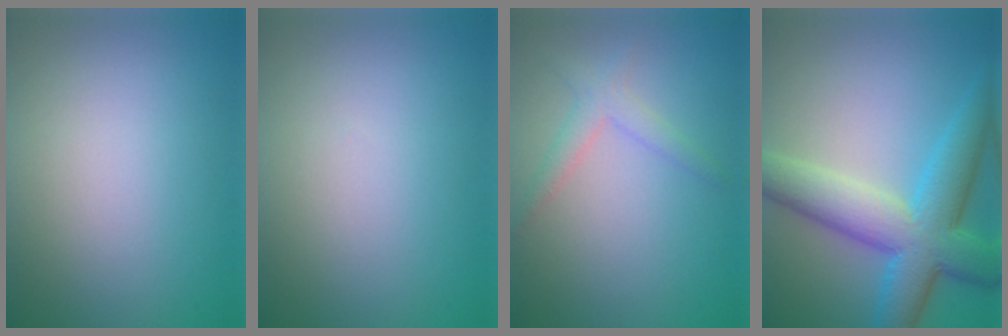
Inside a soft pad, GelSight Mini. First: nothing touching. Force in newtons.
{"total": 0.0}
{"total": 2.0, "press": 2.0, "slide": 0.2}
{"total": 9.0, "press": 9.0, "slide": 0.2}